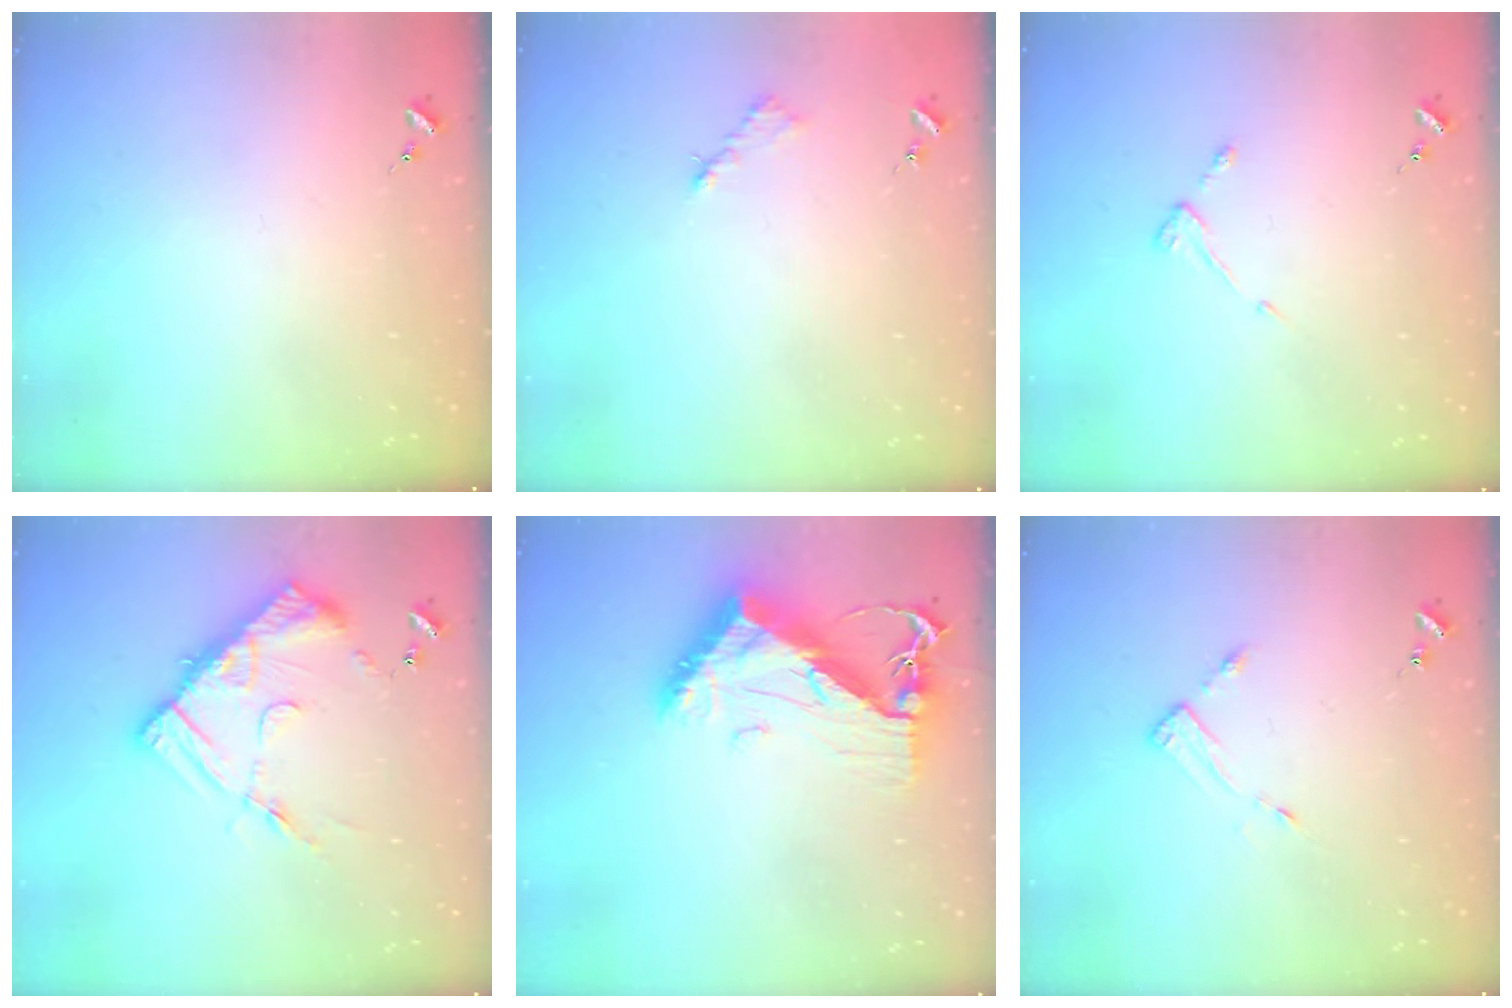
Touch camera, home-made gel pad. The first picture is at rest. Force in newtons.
{"total": 3.1, "press": 3.1, "slide": 0.4}
{"total": 3.7, "press": 3.7, "slide": 0.5}
{"total": 14.5, "press": 14.5, "slide": 1.3}
{"total": 12.5, "press": 12.4, "slide": 1.1}
{"total": 3.7, "press": 3.6, "slide": 0.4}